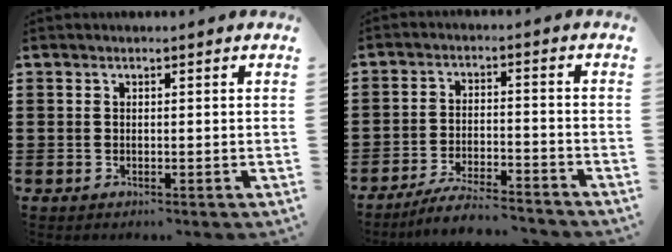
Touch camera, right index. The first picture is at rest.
{"total": 5.6, "force": [-5.3, 0.0, 1.8], "torque": [-0.044, -0.008, -0.104]}